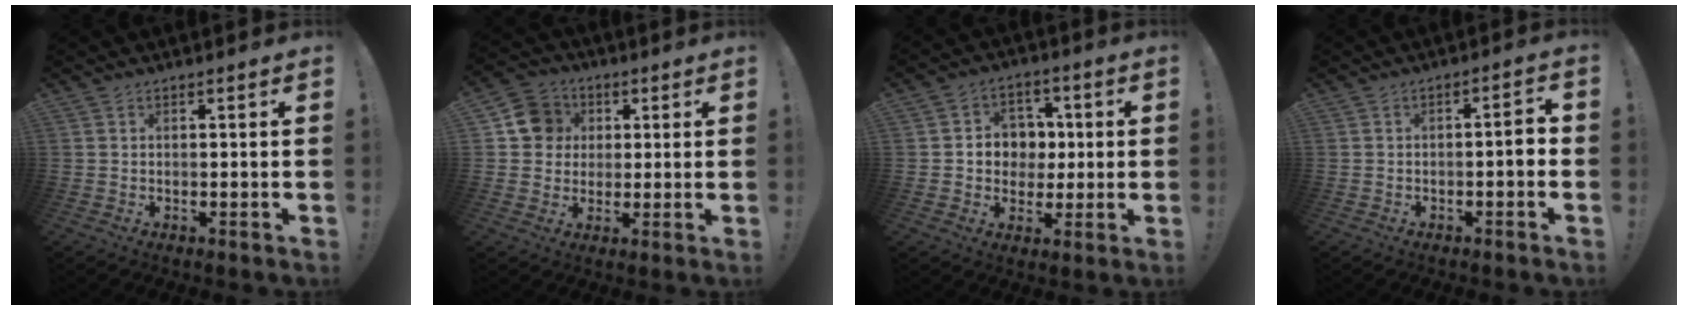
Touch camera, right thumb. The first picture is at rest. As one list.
[{"total": 10.8, "force": [2.3, 10.0, 3.2], "torque": [-0.035, 0.001, 0.050]}, {"total": 8.8, "force": [-0.1, 8.4, 2.5], "torque": [-0.024, 0.001, 0.007]}, {"total": 3.8, "force": [-1.5, 0.7, 3.4], "torque": [-0.059, 0.008, -0.026]}]